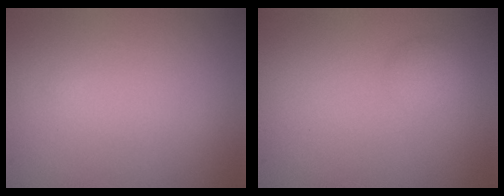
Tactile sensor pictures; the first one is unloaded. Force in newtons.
{"total": 1.4, "press": 1.4, "slide": 0.1}